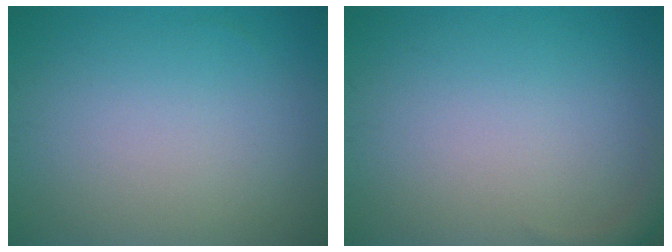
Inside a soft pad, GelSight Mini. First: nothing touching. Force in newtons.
{"total": 1.1, "press": 1.1, "slide": 0.1}